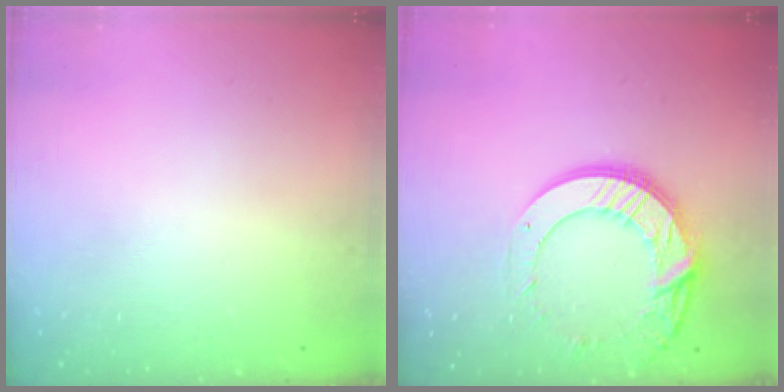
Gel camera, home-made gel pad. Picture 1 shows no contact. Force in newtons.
{"total": 16.7, "press": 16.7, "slide": 1.4}